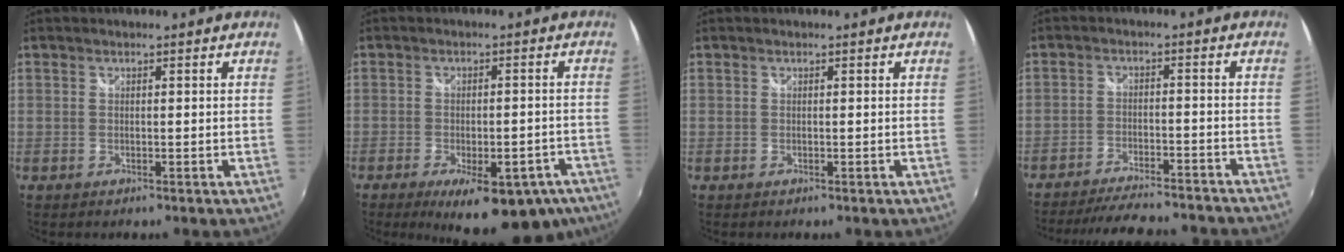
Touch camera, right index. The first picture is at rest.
{"total": 17.3, "force": [-11.5, 6.5, 11.1], "torque": [-0.170, -0.024, -0.142]}
{"total": 0.0}
{"total": 19.1, "force": [-17.1, 4.1, 7.5], "torque": [-0.156, -0.006, -0.229]}